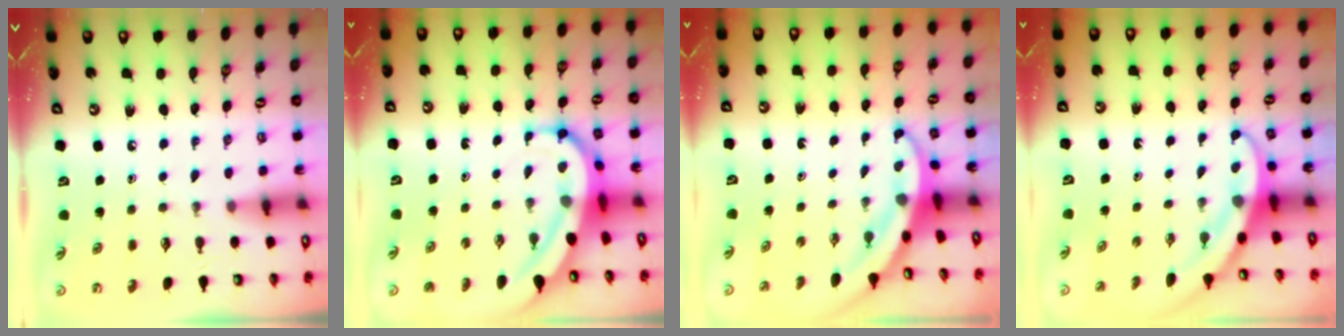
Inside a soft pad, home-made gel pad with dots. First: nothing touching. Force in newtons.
{"total": 8.4, "press": 8.3, "slide": 0.7}
{"total": 3.7, "press": 3.7, "slide": 0.5}
{"total": 3.8, "press": 3.7, "slide": 0.3}